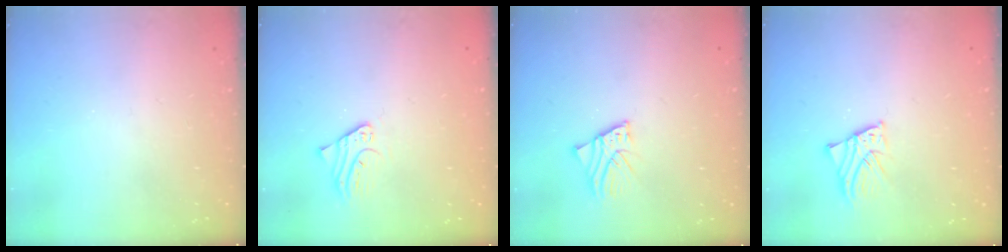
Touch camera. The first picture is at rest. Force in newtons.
{"total": 2.2, "press": 2.2, "slide": 0.3}
{"total": 3.0, "press": 3.0, "slide": 0.2}
{"total": 2.1, "press": 2.1, "slide": 0.2}